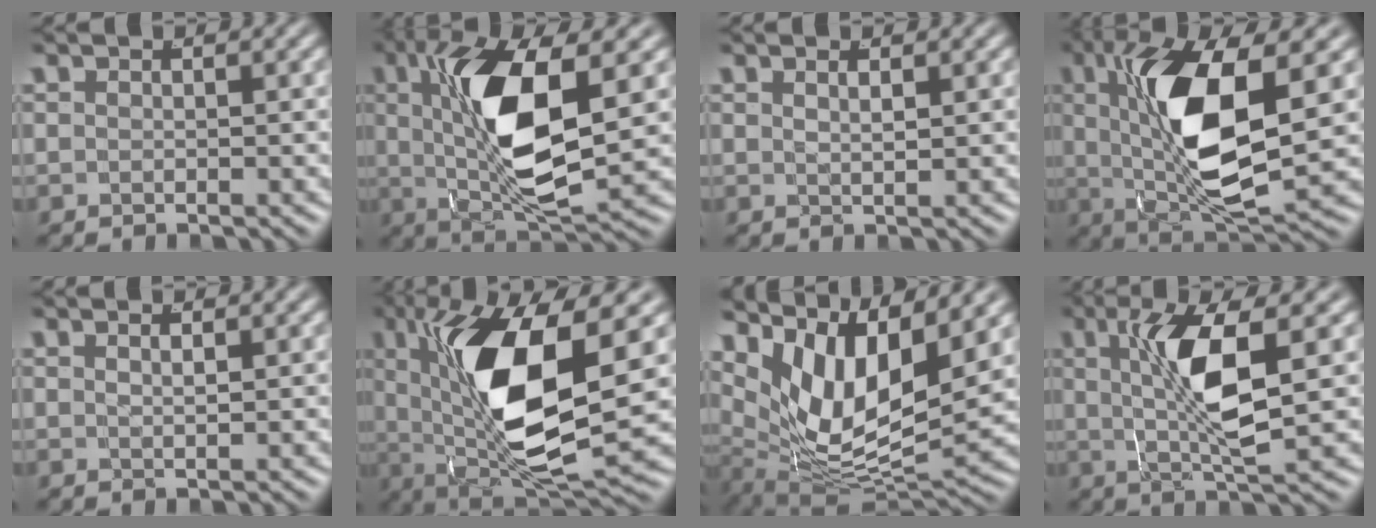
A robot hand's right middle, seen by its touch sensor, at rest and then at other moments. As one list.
[{"total": 10.3, "force": [1.1, 3.6, 9.6], "torque": [-0.179, -0.011, 0.027]}, {"total": 1.2, "force": [0.6, -0.5, 0.9], "torque": [-0.013, -0.007, 0.021]}, {"total": 11.5, "force": [1.2, 4.4, 10.6], "torque": [-0.198, -0.014, 0.032]}, {"total": 1.0, "force": [0.4, -0.5, 0.7], "torque": [-0.009, -0.006, 0.016]}, {"total": 15.4, "force": [1.7, 6.7, 13.8], "torque": [-0.255, -0.019, 0.047]}, {"total": 14.4, "force": [1.7, 9.8, 10.4], "torque": [-0.205, -0.034, 0.038]}, {"total": 6.5, "force": [1.0, 0.9, 6.3], "torque": [-0.118, -0.006, 0.025]}]